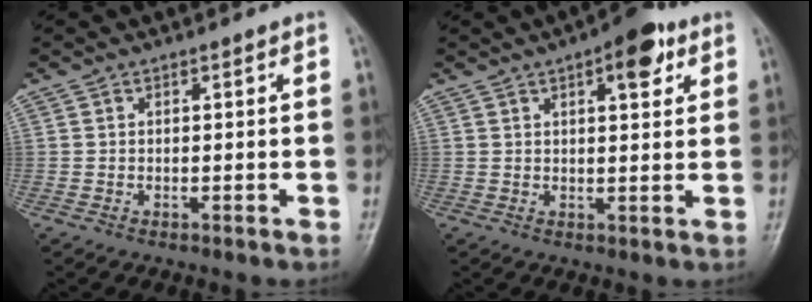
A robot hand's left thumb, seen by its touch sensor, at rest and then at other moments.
{"total": 7.6, "force": [3.8, 3.0, 5.9], "torque": [-0.060, -0.009, 0.045]}